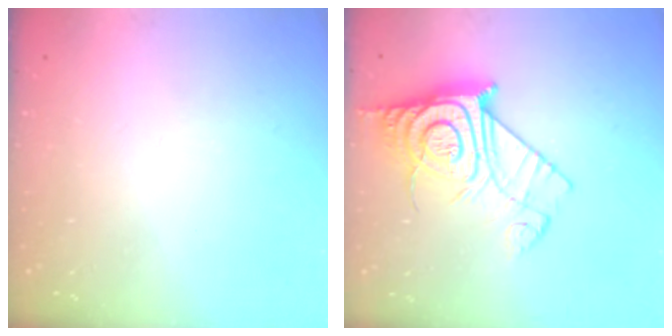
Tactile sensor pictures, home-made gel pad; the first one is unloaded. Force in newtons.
{"total": 16.1, "press": 16.1, "slide": 1.1}